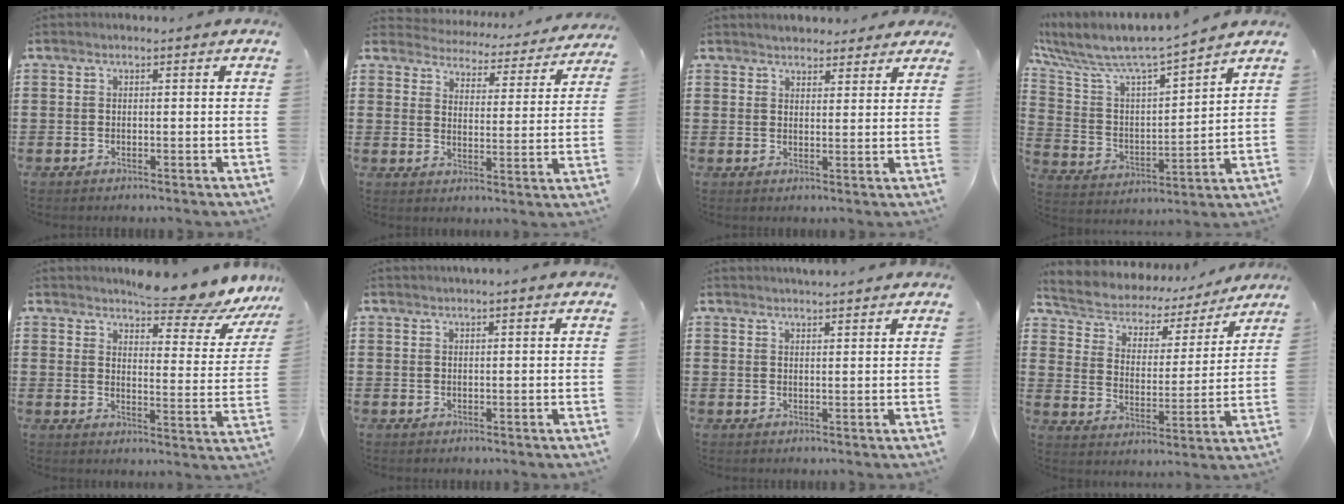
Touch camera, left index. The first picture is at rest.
{"total": 3.7, "force": [3.7, 0.2, -0.3], "torque": [-0.013, -0.035, 0.057]}
{"total": 2.8, "force": [2.8, 0.7, 0.0], "torque": [-0.008, -0.002, 0.052]}
{"total": 7.1, "force": [6.6, 0.5, 2.5], "torque": [-0.085, -0.056, 0.107]}
{"total": 8.3, "force": [7.6, 0.7, 3.1], "torque": [-0.058, -0.047, 0.133]}
{"total": 1.1, "force": [1.1, -0.1, 0.3], "torque": [-0.006, -0.002, 0.021]}
{"total": 2.3, "force": [2.3, -0.2, 0.0], "torque": [-0.005, -0.006, 0.045]}
{"total": 4.2, "force": [3.8, 1.9, 0.5], "torque": [-0.037, -0.028, 0.057]}